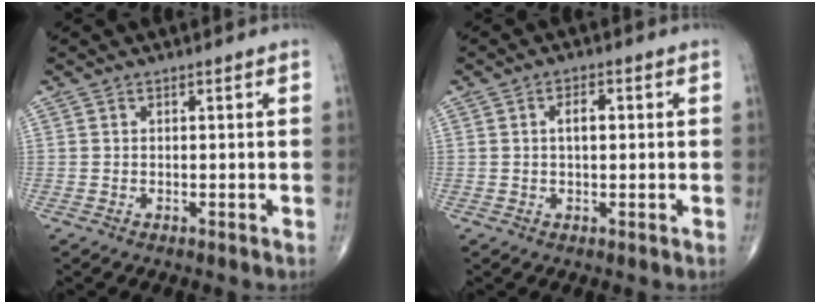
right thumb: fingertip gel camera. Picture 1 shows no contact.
{"total": 3.1, "force": [0.4, 1.6, 2.6], "torque": [-0.037, 0.005, 0.005]}